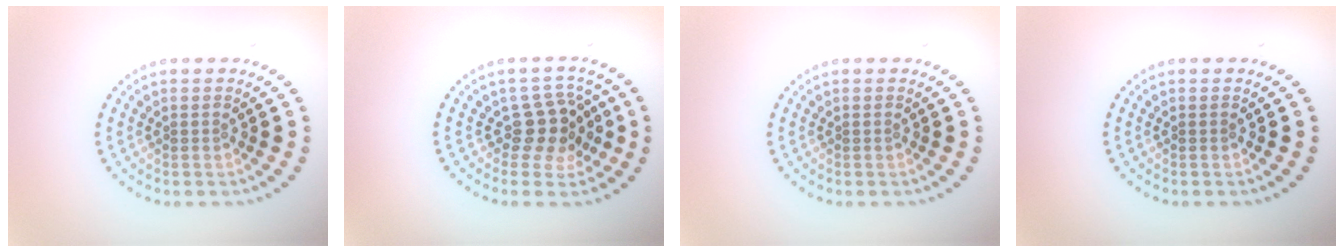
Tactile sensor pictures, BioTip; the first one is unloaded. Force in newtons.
{"total": 3.3, "press": 2.7, "slide": 1.9}
{"total": 0.0}
{"total": 0.0}